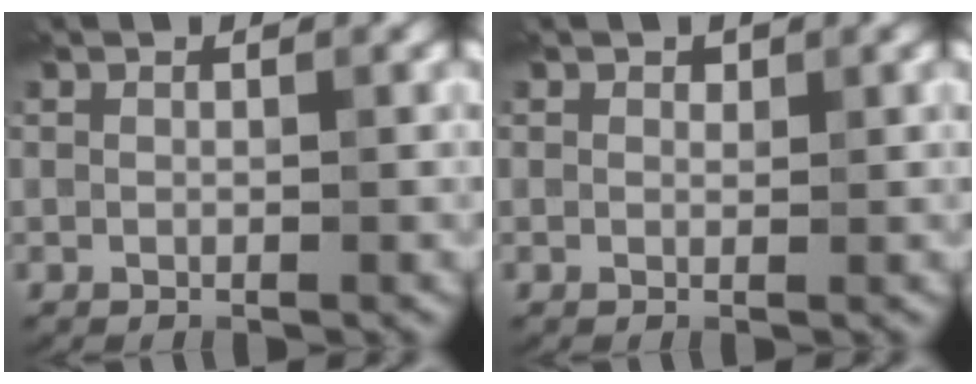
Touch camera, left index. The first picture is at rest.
{"total": 0.0}